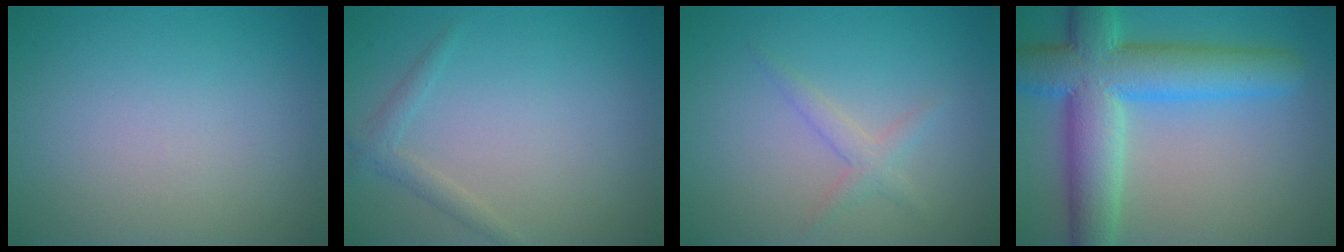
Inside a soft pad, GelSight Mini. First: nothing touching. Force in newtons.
{"total": 1.4, "press": 1.4, "slide": 0.1}
{"total": 1.6, "press": 1.6, "slide": 0.1}
{"total": 9.7, "press": 9.7, "slide": 0.4}